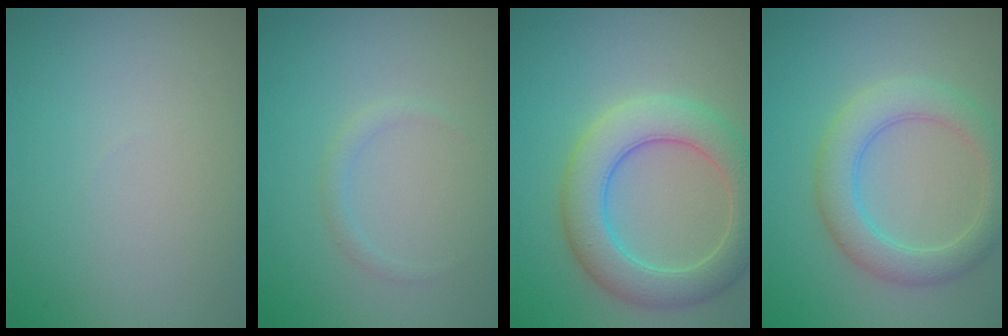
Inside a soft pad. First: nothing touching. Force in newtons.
{"total": 0.9, "press": 0.9, "slide": 0.1}
{"total": 6.3, "press": 6.3, "slide": 0.3}
{"total": 4.5, "press": 4.5, "slide": 0.3}